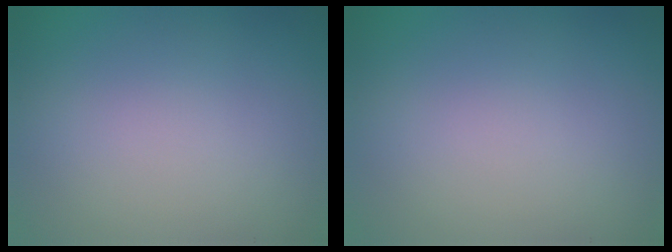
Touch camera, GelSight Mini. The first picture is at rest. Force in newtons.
{"total": 0.0}